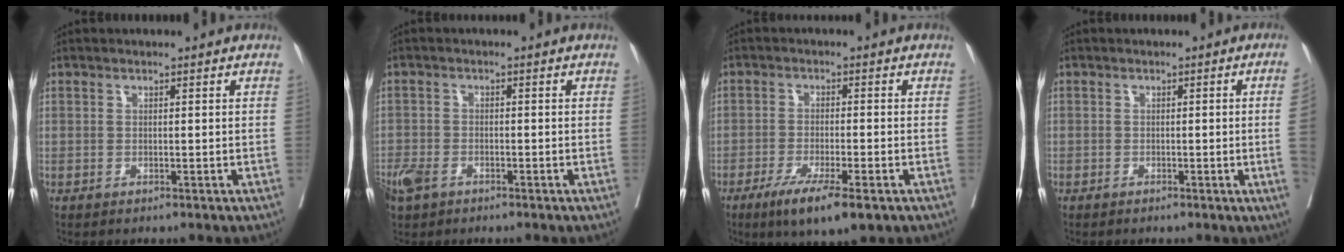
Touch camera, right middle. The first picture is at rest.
{"total": 5.0, "force": [-3.4, 2.9, 2.3], "torque": [-0.047, -0.003, -0.063]}
{"total": 8.5, "force": [-5.1, 1.3, 6.6], "torque": [-0.108, -0.019, -0.078]}
{"total": 3.4, "force": [-0.5, -1.4, 3.0], "torque": [-0.032, -0.004, -0.006]}